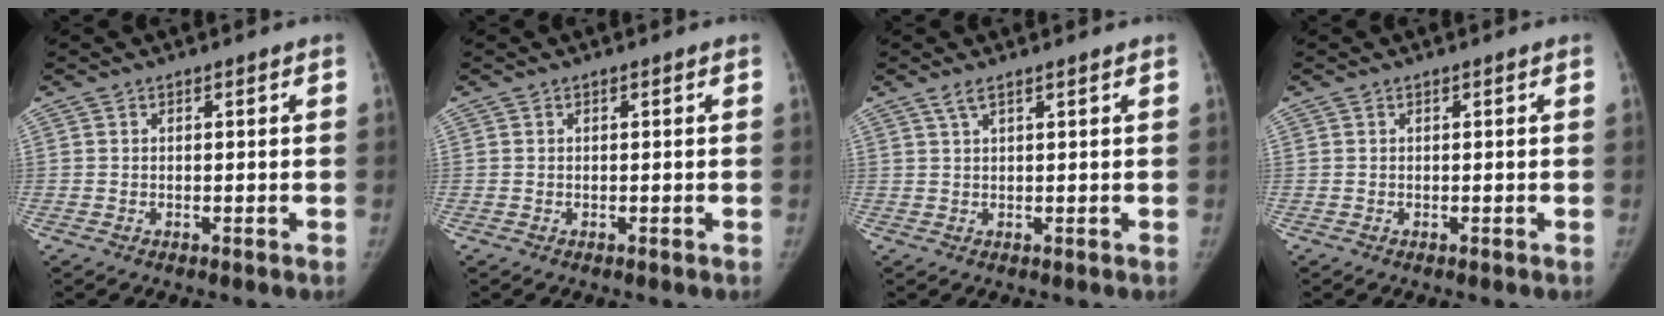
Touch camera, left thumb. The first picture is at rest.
{"total": 0.0}
{"total": 2.0, "force": [1.4, 0.2, 1.4], "torque": [-0.034, 0.005, 0.031]}
{"total": 0.0}